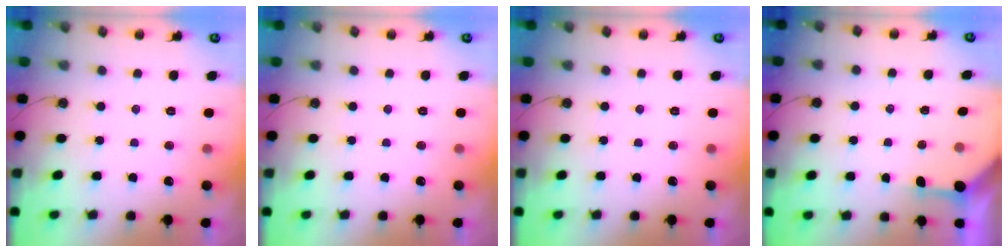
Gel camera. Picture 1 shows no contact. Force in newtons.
{"total": 0.0}
{"total": 0.0}
{"total": 2.7, "press": 2.6, "slide": 0.3}